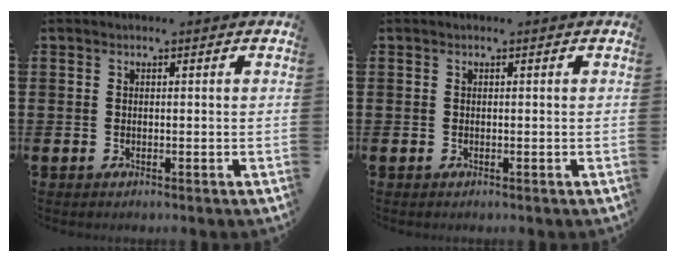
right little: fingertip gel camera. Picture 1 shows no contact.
{"total": 0.0}